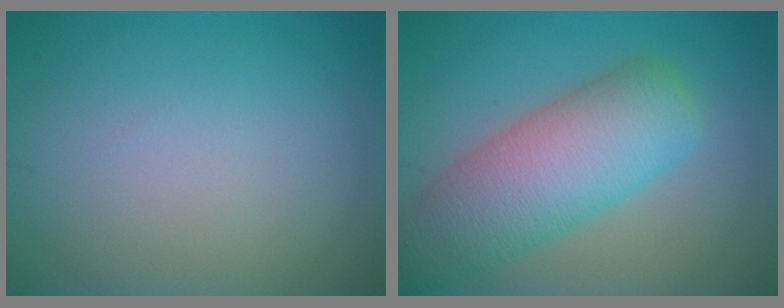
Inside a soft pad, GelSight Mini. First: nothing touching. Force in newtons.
{"total": 8.8, "press": 8.8, "slide": 0.4}